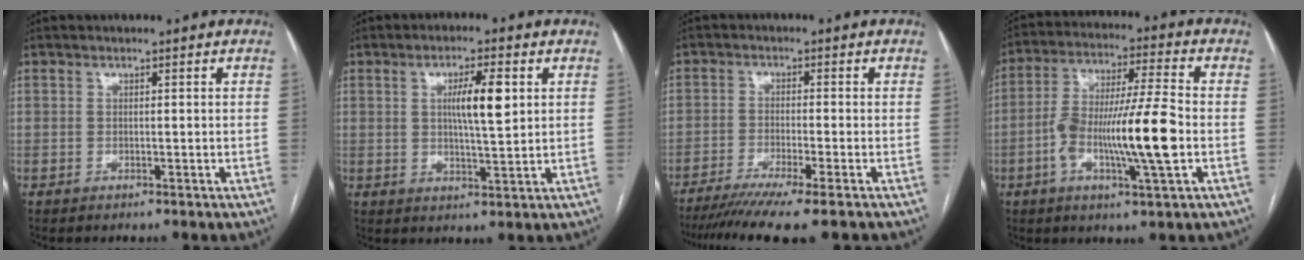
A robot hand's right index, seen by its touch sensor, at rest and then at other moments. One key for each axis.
{"total": 6.6, "fx": 1.6, "fy": 0.8, "fz": 6.3, "tx": -0.108, "ty": 0.004, "tz": 0.029}
{"total": 10.9, "fx": -8.7, "fy": -0.6, "fz": 6.5, "tx": -0.085, "ty": -0.024, "tz": -0.134}
{"total": 14.5, "fx": -3.3, "fy": 1.0, "fz": 14.0, "tx": -0.261, "ty": 0.003, "tz": -0.061}